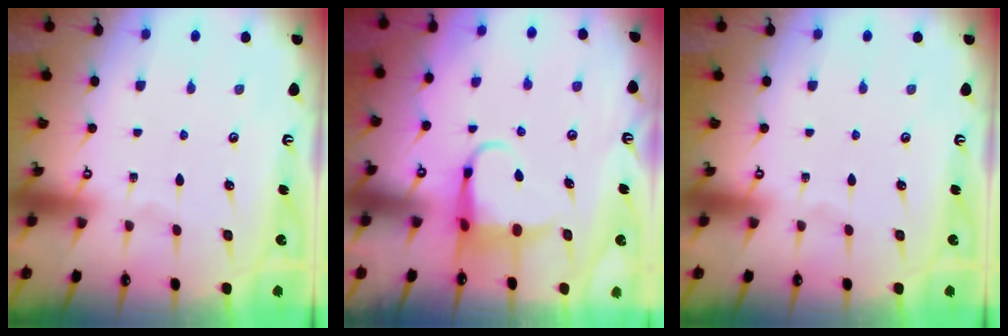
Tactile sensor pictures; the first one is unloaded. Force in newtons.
{"total": 6.1, "press": 6.0, "slide": 0.9}
{"total": 0.0}